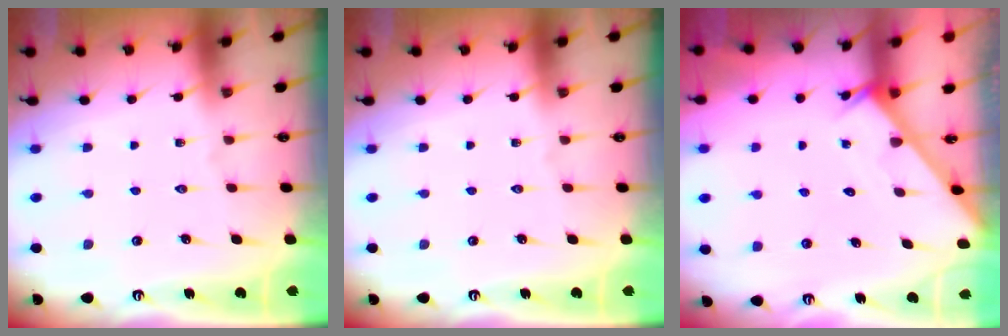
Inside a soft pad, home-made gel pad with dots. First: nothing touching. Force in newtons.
{"total": 0.0}
{"total": 2.0, "press": 2.0, "slide": 0.1}